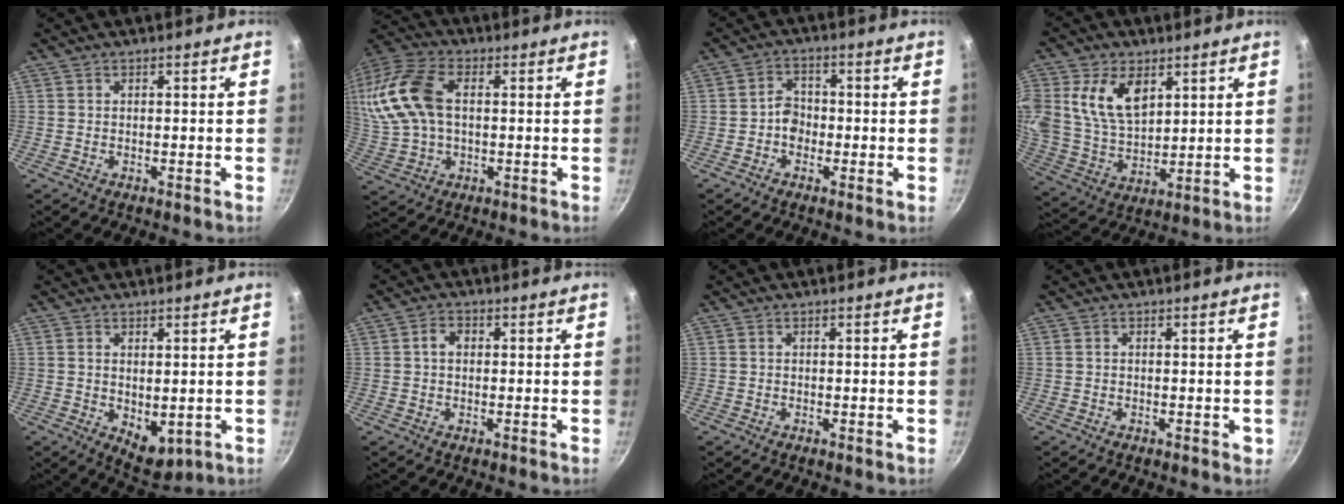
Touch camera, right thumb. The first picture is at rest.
{"total": 16.9, "force": [2.7, 10.7, 12.7], "torque": [-0.275, 0.020, 0.045]}
{"total": 4.1, "force": [-1.0, 3.3, 2.2], "torque": [-0.010, 0.017, -0.025]}
{"total": 13.5, "force": [4.9, 8.6, 9.1], "torque": [-0.162, -0.027, 0.103]}
{"total": 6.1, "force": [0.1, 3.7, 4.9], "torque": [-0.061, -0.019, 0.014]}
{"total": 2.8, "force": [0.4, 2.1, 1.8], "torque": [-0.027, 0.006, 0.005]}
{"total": 0.0}
{"total": 1.4, "force": [-0.1, 0.8, 1.1], "torque": [-0.009, 0.003, -0.001]}